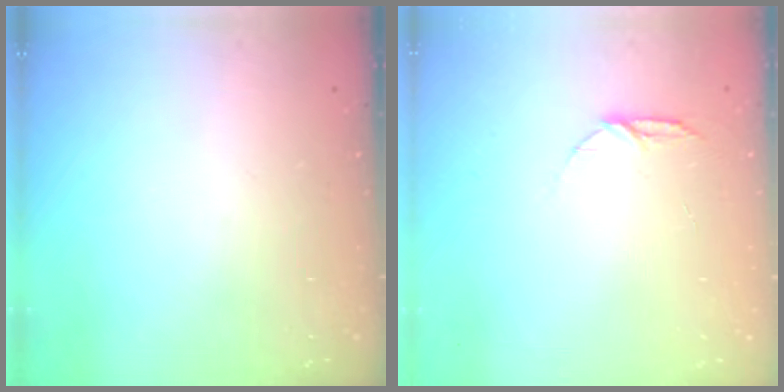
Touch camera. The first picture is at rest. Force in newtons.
{"total": 4.8, "press": 4.8, "slide": 0.6}